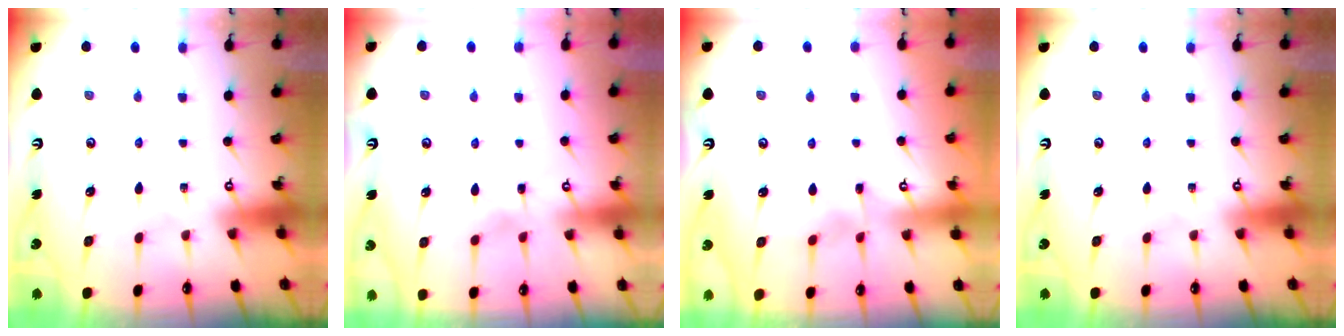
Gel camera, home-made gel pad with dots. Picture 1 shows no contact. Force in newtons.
{"total": 3.2, "press": 3.2, "slide": 0.4}
{"total": 3.4, "press": 3.4, "slide": 0.5}
{"total": 0.0}